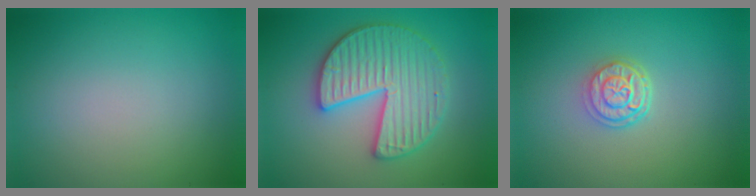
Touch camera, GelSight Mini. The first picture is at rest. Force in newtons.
{"total": 6.1, "press": 6.0, "slide": 1.0}
{"total": 3.0, "press": 2.4, "slide": 1.9}